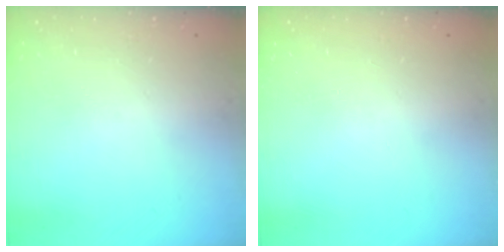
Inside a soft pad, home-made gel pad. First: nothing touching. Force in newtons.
{"total": 0.0}